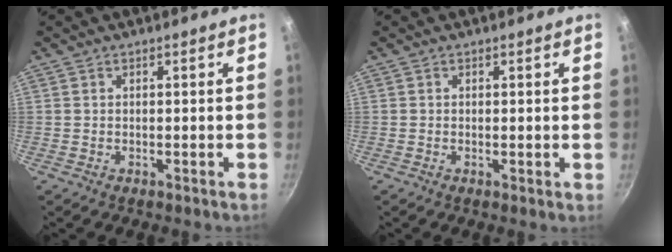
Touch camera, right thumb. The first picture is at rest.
{"total": 0.5, "force": [0.1, 0.1, 0.5], "torque": [-0.007, -0.004, -0.002]}